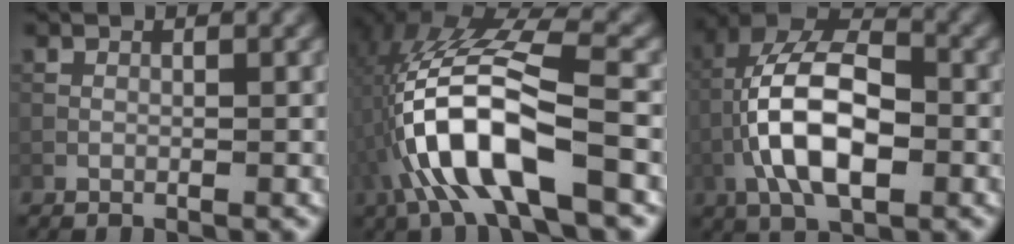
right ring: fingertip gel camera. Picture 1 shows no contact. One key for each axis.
{"total": 11.6, "fx": -3.6, "fy": 3.8, "fz": 10.4, "tx": -0.217, "ty": 0.011, "tz": -0.064}
{"total": 9.9, "fx": -1.9, "fy": 4.9, "fz": 8.4, "tx": -0.163, "ty": 0.018, "tz": -0.040}